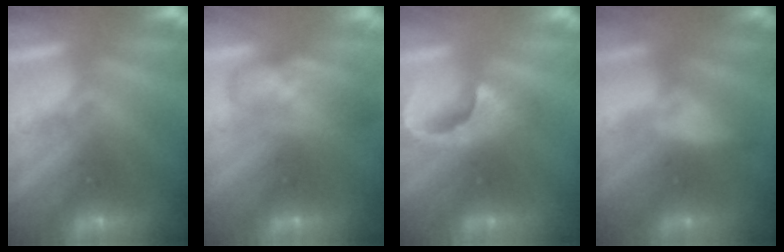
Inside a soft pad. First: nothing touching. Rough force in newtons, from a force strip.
{"total": 8.9}
{"total": 4.7}
{"total": 2.1}